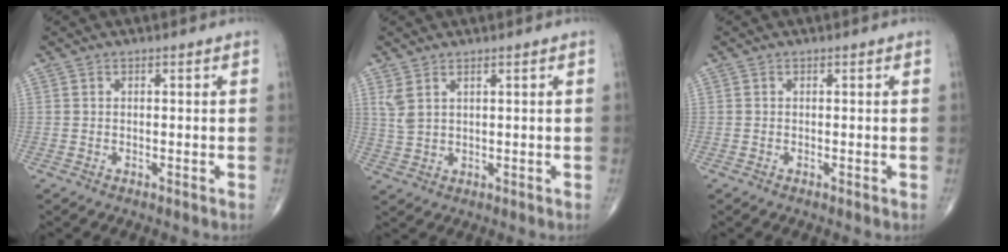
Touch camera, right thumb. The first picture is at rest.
{"total": 3.5, "force": [1.9, 1.5, 2.5], "torque": [-0.055, -0.003, 0.049]}
{"total": 0.0}